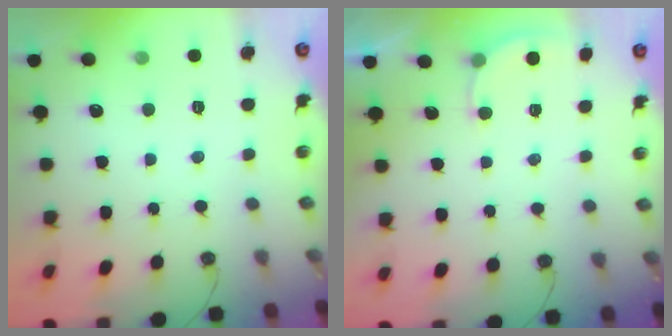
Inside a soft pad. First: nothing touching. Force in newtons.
{"total": 2.4, "press": 2.4, "slide": 0.2}